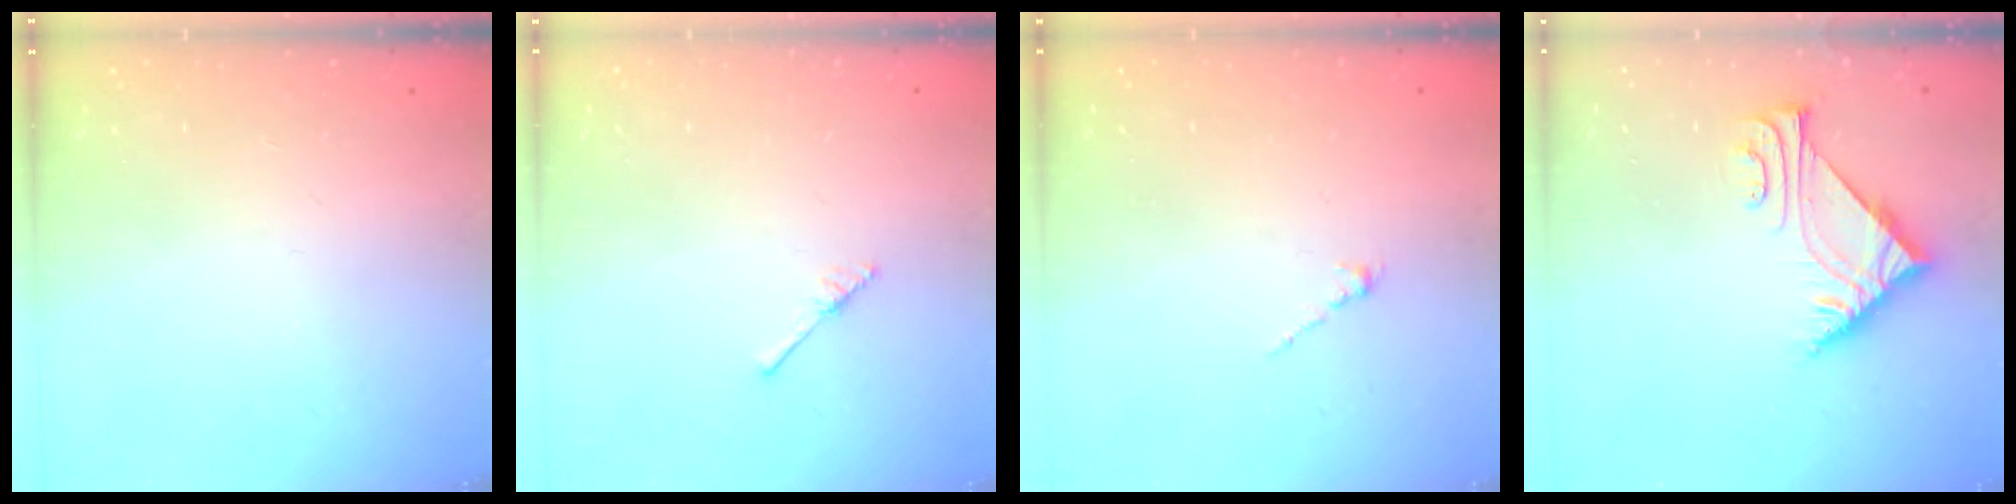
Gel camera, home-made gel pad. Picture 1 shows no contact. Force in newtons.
{"total": 2.5, "press": 2.4, "slide": 0.3}
{"total": 0.0}
{"total": 6.4, "press": 6.4, "slide": 0.1}